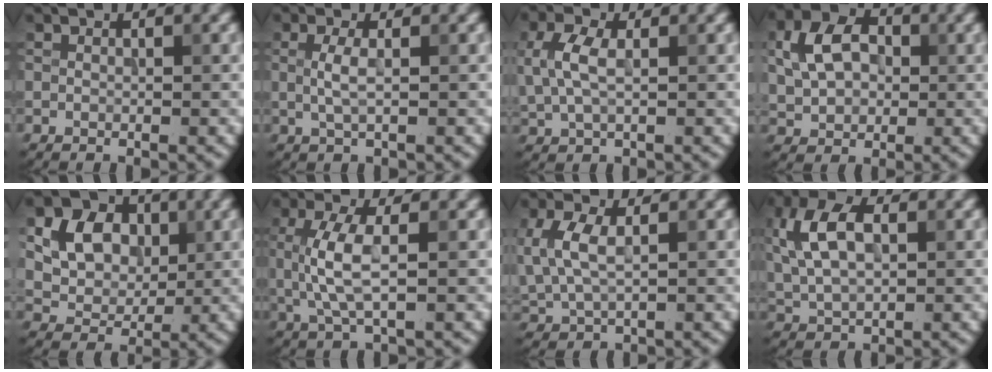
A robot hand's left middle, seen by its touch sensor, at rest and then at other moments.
{"total": 1.8, "force": [0.1, 0.4, 1.7], "torque": [-0.038, 0.001, 0.003]}
{"total": 3.6, "force": [0.6, 2.0, 2.9], "torque": [-0.071, 0.005, 0.012]}
{"total": 5.6, "force": [1.0, 4.1, 3.6], "torque": [-0.076, 0.010, 0.012]}
{"total": 7.5, "force": [2.0, 6.0, 4.1], "torque": [-0.087, 0.010, 0.032]}
{"total": 4.0, "force": [0.2, 1.2, 3.8], "torque": [-0.090, 0.000, 0.006]}
{"total": 4.8, "force": [0.9, 2.6, 3.9], "torque": [-0.100, 0.005, 0.019]}
{"total": 7.1, "force": [1.8, 4.1, 5.5], "torque": [-0.129, 0.016, 0.028]}